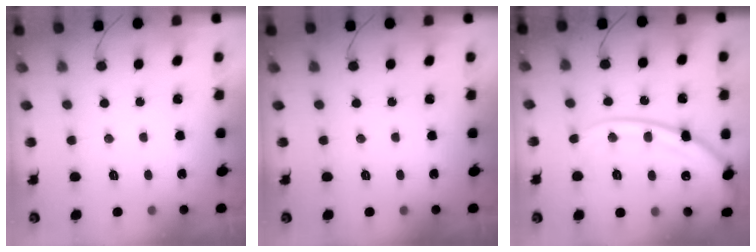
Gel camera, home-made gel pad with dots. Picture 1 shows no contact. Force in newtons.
{"total": 0.0}
{"total": 19.5, "press": 19.5, "slide": 1.3}